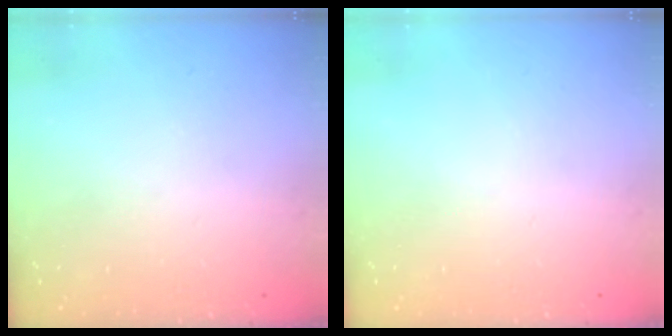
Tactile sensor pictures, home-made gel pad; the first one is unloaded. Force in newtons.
{"total": 0.0}